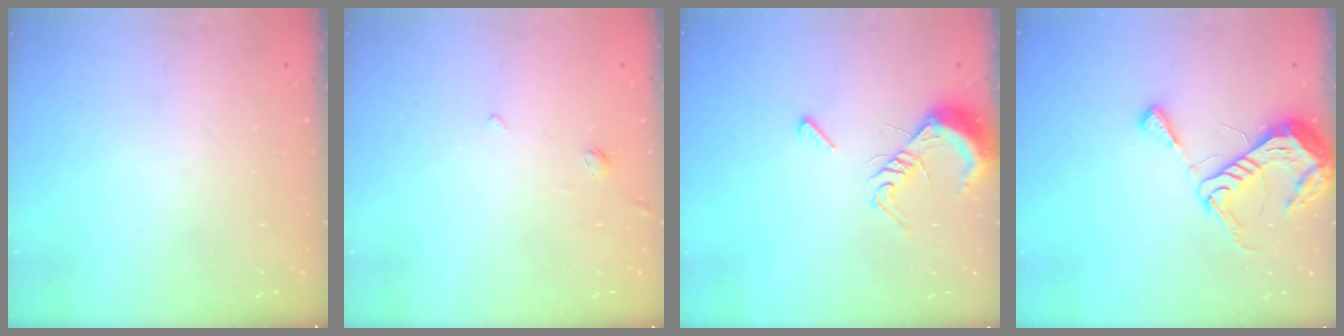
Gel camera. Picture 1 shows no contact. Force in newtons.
{"total": 0.8, "press": 0.7, "slide": 0.4}
{"total": 9.5, "press": 9.4, "slide": 0.9}
{"total": 10.7, "press": 10.6, "slide": 1.3}